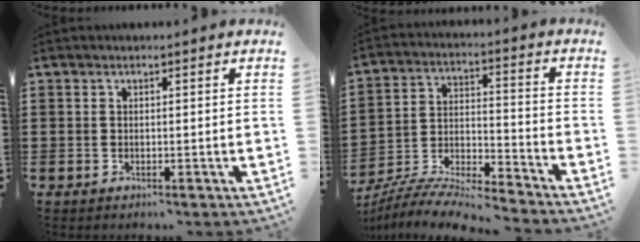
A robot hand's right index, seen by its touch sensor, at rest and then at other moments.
{"total": 7.4, "force": [-7.2, 0.3, 1.9], "torque": [-0.046, -0.005, -0.146]}